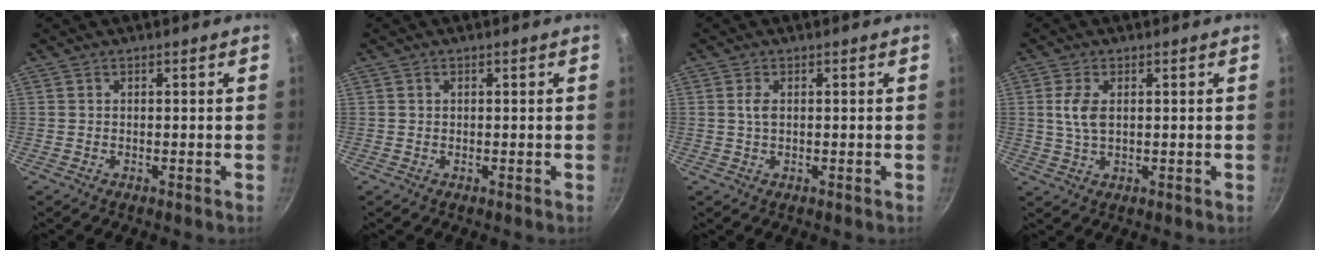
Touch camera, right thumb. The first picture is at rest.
{"total": 0.6, "force": [0.2, 0.5, 0.3], "torque": [-0.004, 0.004, 0.003]}
{"total": 1.9, "force": [0.3, 1.0, 1.6], "torque": [-0.031, 0.001, 0.006]}
{"total": 4.8, "force": [0.9, 2.6, 4.0], "torque": [-0.083, 0.000, 0.017]}